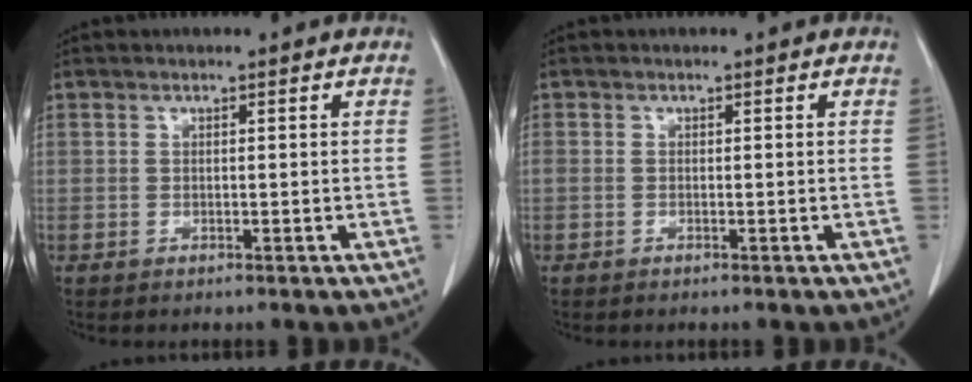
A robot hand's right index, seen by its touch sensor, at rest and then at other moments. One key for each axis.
{"total": 0.0}